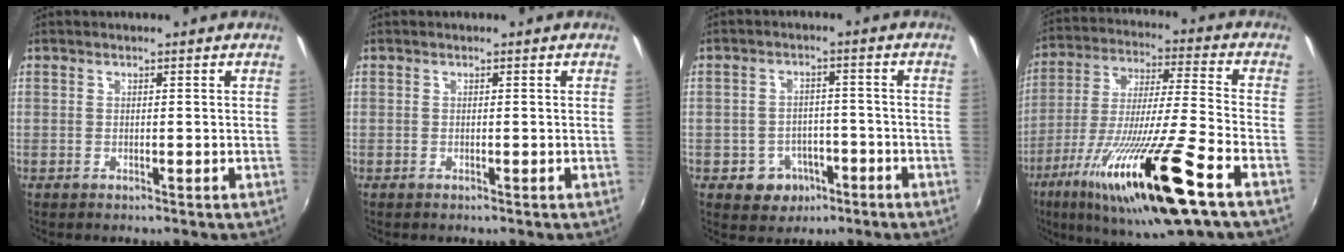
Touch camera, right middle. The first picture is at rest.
{"total": 0.0}
{"total": 6.5, "force": [-3.2, 5.2, 2.0], "torque": [-0.053, 0.011, -0.034]}
{"total": 23.4, "force": [-12.2, 1.4, 20.0], "torque": [-0.374, -0.061, -0.216]}